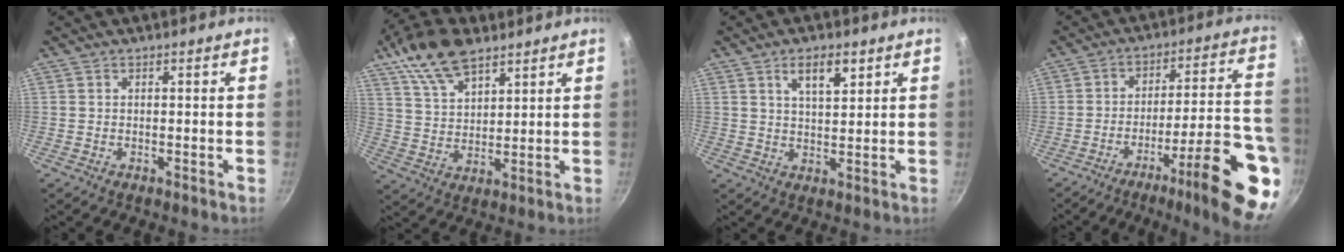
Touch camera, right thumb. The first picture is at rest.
{"total": 12.8, "force": [8.1, 6.1, 7.7], "torque": [-0.131, -0.017, 0.155]}
{"total": 6.2, "force": [3.3, 2.5, 4.6], "torque": [-0.071, -0.015, 0.056]}
{"total": 20.6, "force": [-10.8, 4.7, 16.9], "torque": [-0.197, 0.060, -0.156]}